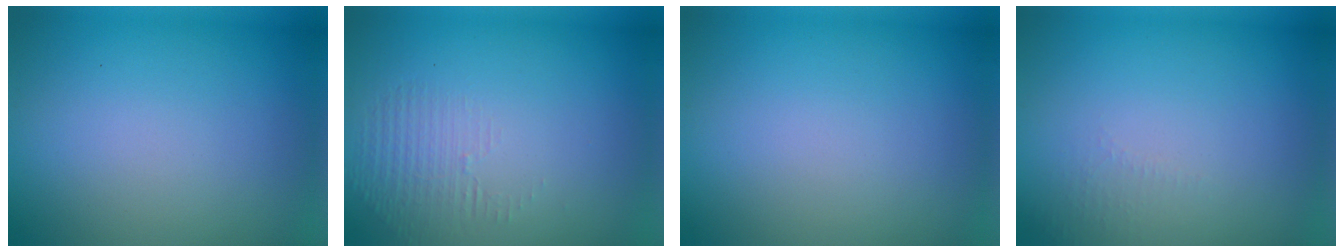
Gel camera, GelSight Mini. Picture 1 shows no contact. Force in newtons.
{"total": 1.4, "press": 0.1, "slide": 1.4}
{"total": 0.0}
{"total": 1.0, "press": 0.9, "slide": 0.3}